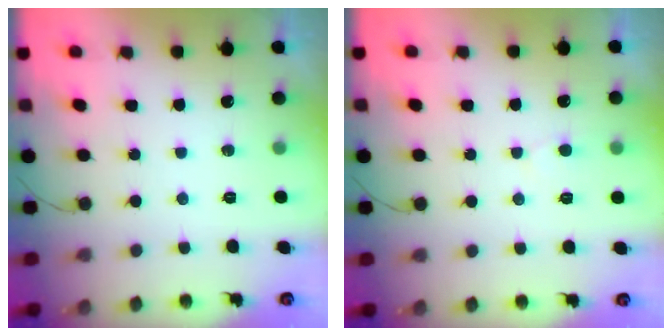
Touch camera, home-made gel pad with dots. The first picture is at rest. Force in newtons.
{"total": 3.7, "press": 3.7, "slide": 0.4}